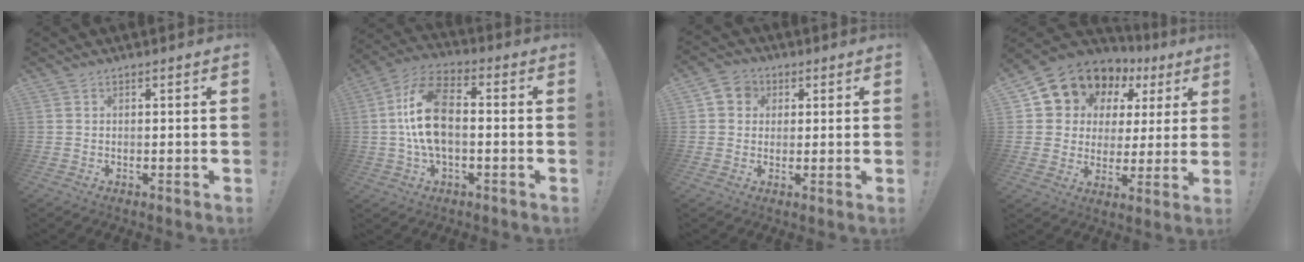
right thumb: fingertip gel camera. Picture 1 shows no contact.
{"total": 15.3, "force": [0.2, 8.3, 12.8], "torque": [-0.251, 0.010, 0.002]}
{"total": 5.6, "force": [1.2, 5.2, 1.9], "torque": [-0.025, 0.001, 0.023]}
{"total": 11.6, "force": [8.1, 7.8, 3.0], "torque": [-0.056, -0.067, 0.161]}